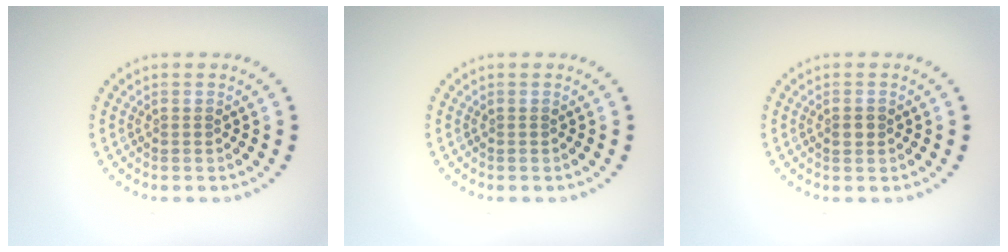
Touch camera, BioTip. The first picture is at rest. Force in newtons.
{"total": 0.0}
{"total": 1.3, "press": 1.3, "slide": 0.0}